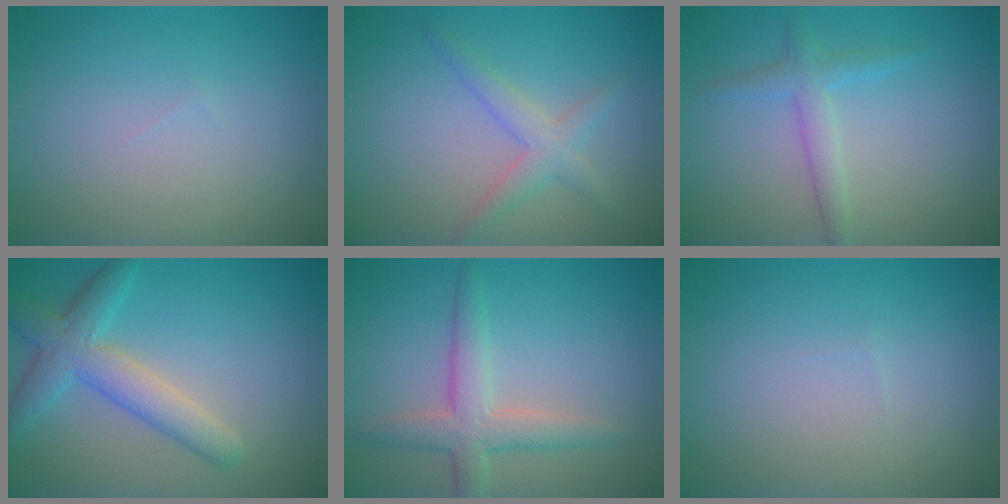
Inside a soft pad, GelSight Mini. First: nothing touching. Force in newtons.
{"total": 1.9, "press": 1.9, "slide": 0.1}
{"total": 2.3, "press": 2.3, "slide": 0.1}
{"total": 4.7, "press": 4.7, "slide": 0.2}
{"total": 3.6, "press": 3.6, "slide": 0.2}
{"total": 0.0}